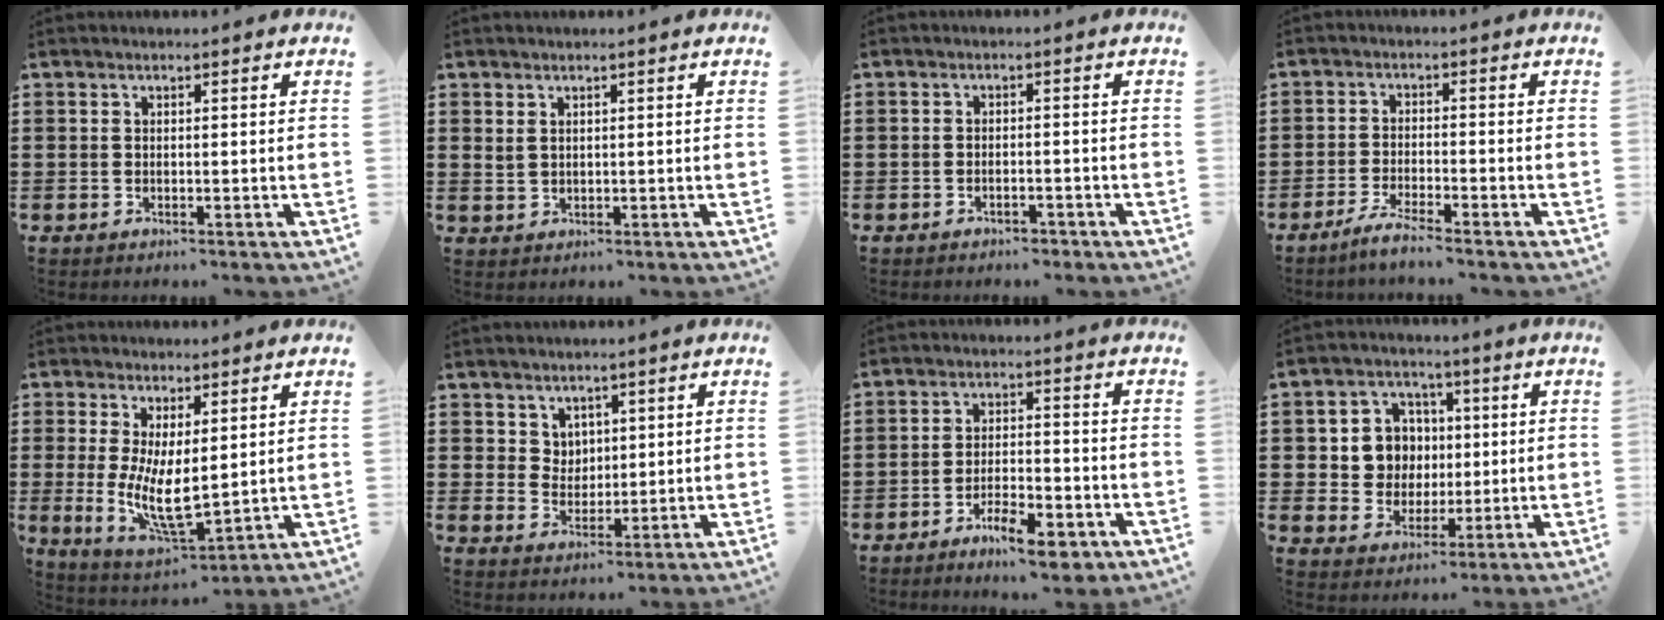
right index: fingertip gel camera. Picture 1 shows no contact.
{"total": 1.3, "force": [0.9, 0.7, 0.6], "torque": [-0.015, 0.003, 0.018]}
{"total": 1.7, "force": [-1.7, 0.1, 0.2], "torque": [-0.011, -0.002, -0.033]}
{"total": 3.2, "force": [-2.9, -0.5, 1.3], "torque": [-0.029, -0.003, -0.057]}
{"total": 8.5, "force": [0.4, 3.5, 7.7], "torque": [-0.137, -0.012, 0.011]}
{"total": 3.6, "force": [2.3, 2.7, 0.5], "torque": [-0.022, 0.010, 0.043]}
{"total": 6.8, "force": [-5.0, 1.5, 4.3], "torque": [-0.080, 0.003, -0.091]}
{"total": 7.2, "force": [0.7, 6.7, 2.4], "torque": [-0.069, 0.018, 0.013]}